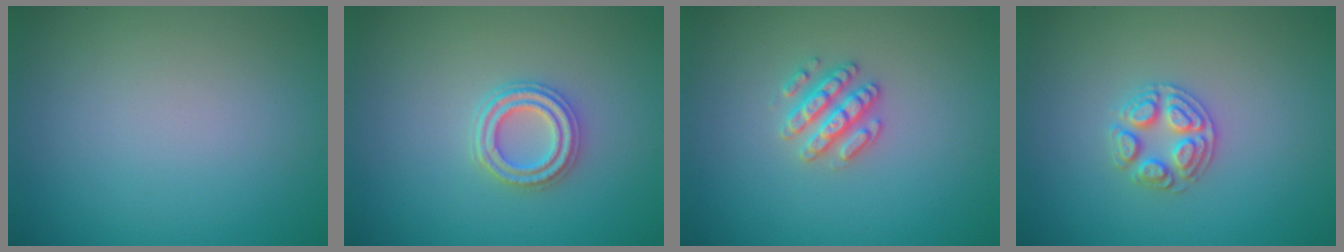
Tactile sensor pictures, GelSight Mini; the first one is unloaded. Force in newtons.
{"total": 2.7, "press": 2.5, "slide": 0.9}
{"total": 2.6, "press": 2.6, "slide": 0.3}
{"total": 2.6, "press": 2.5, "slide": 0.5}